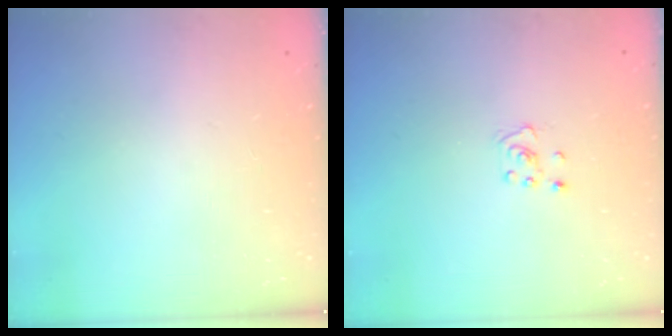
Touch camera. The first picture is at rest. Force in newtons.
{"total": 2.8, "press": 2.8, "slide": 0.3}